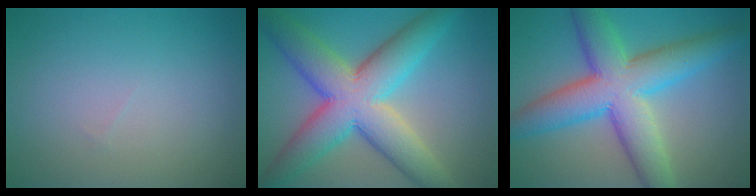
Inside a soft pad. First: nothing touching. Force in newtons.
{"total": 11.0, "press": 11.0, "slide": 0.5}
{"total": 9.8, "press": 9.8, "slide": 0.3}